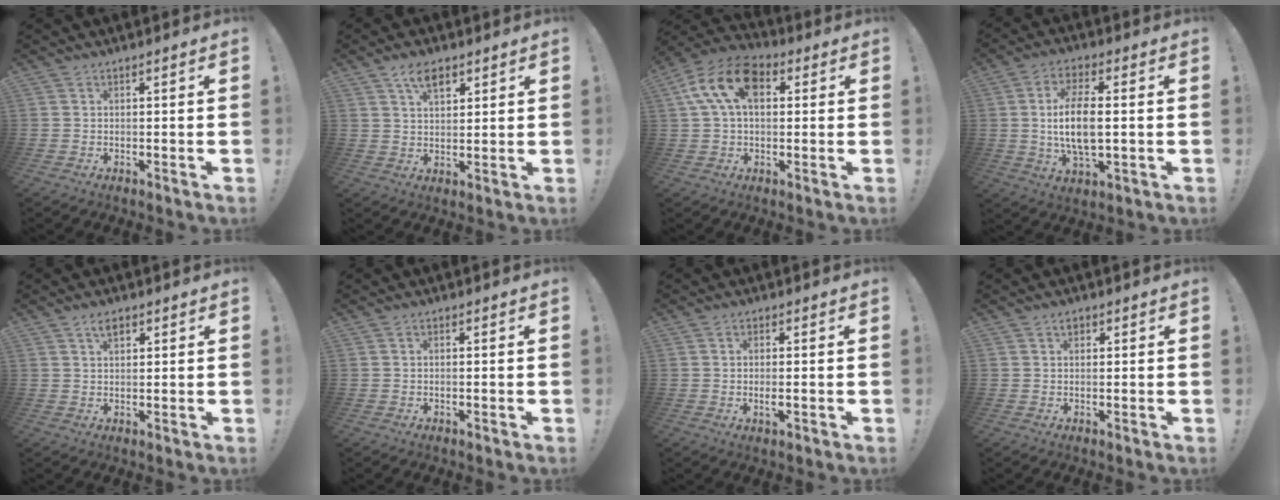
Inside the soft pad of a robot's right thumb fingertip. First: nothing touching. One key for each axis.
{"total": 7.2, "fx": 4.1, "fy": 3.7, "fz": 4.6, "tx": -0.073, "ty": -0.012, "tz": 0.074}
{"total": 14.9, "fx": 4.4, "fy": 9.2, "fz": 10.9, "tx": -0.214, "ty": 0.004, "tz": 0.080}
{"total": 12.7, "fx": 0.3, "fy": 5.7, "fz": 11.4, "tx": -0.219, "ty": -0.007, "tz": -0.001}
{"total": 3.9, "fx": 2.2, "fy": 2.0, "fz": 2.6, "tx": -0.038, "ty": -0.006, "tz": 0.035}
{"total": 0.6, "fx": -0.2, "fy": 0.2, "fz": 0.5, "tx": -0.008, "ty": -0.001, "tz": -0.004}
{"total": 2.4, "fx": -0.3, "fy": 0.8, "fz": 2.3, "tx": -0.035, "ty": 0.001, "tz": -0.005}
{"total": 1.8, "fx": 0.9, "fy": 1.1, "fz": 1.1, "tx": -0.013, "ty": 0.000, "tz": 0.013}